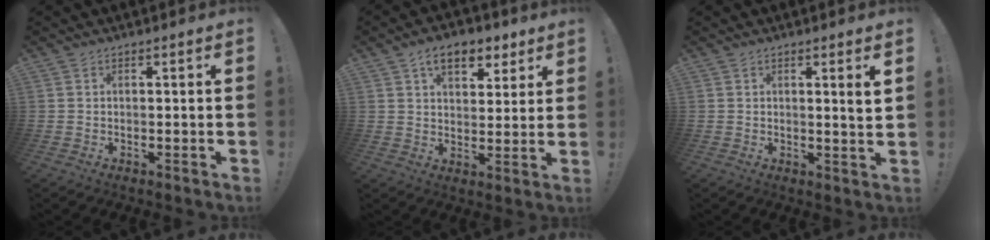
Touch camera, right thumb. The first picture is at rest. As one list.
[{"total": 9.8, "force": [5.7, 5.8, 5.5], "torque": [-0.070, -0.022, 0.102]}, {"total": 3.4, "force": [1.5, -0.6, 3.0], "torque": [-0.035, -0.017, 0.019]}]